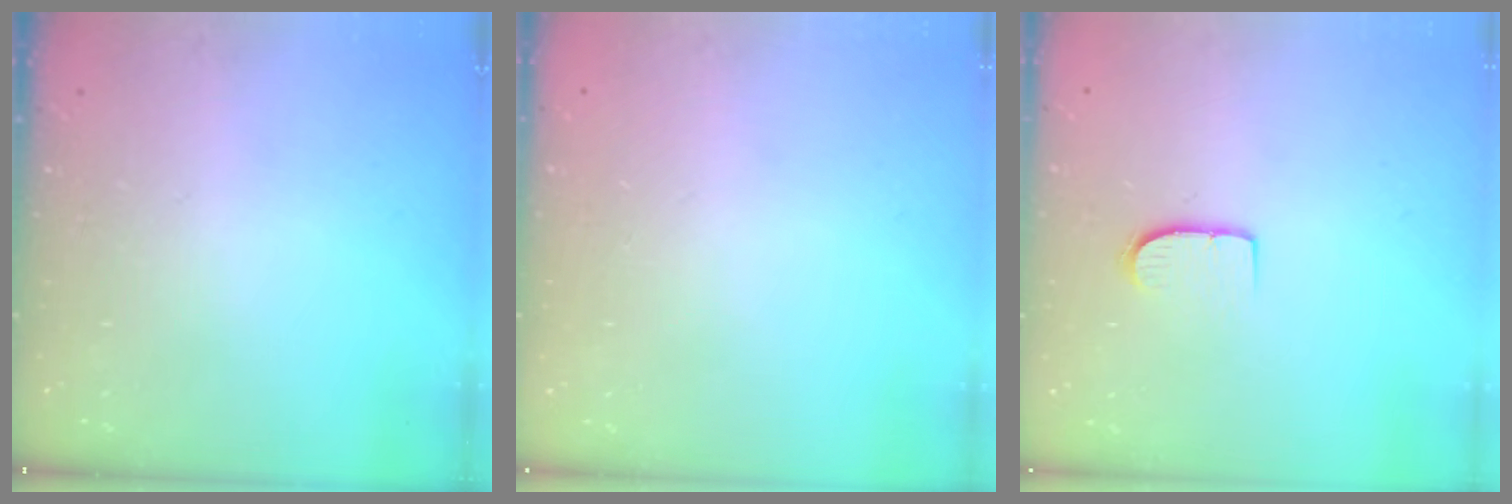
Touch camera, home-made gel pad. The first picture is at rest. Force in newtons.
{"total": 0.0}
{"total": 6.6, "press": 6.6, "slide": 0.5}